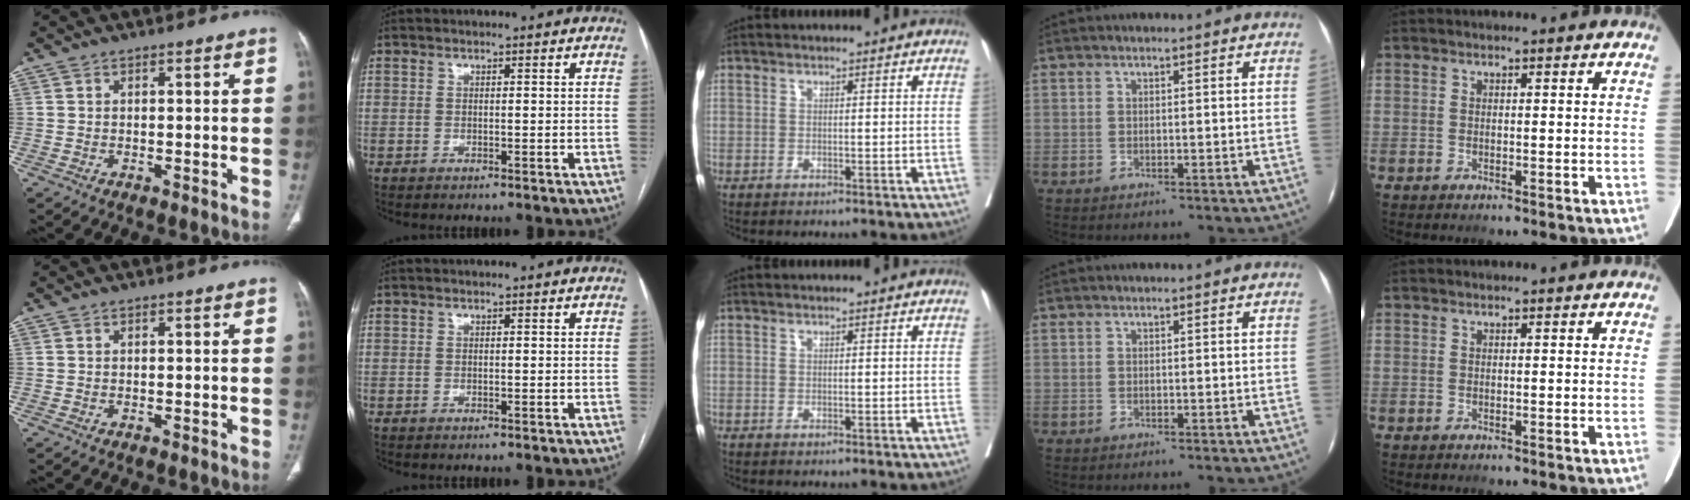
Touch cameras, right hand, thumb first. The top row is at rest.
{}